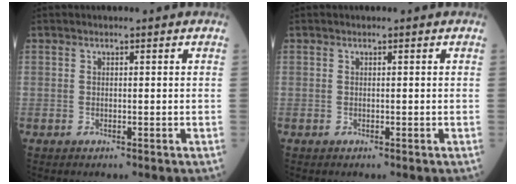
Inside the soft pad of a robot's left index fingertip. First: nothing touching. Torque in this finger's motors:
{"motor_torque": [0.00, 0.00, 0.00, 0.00]}